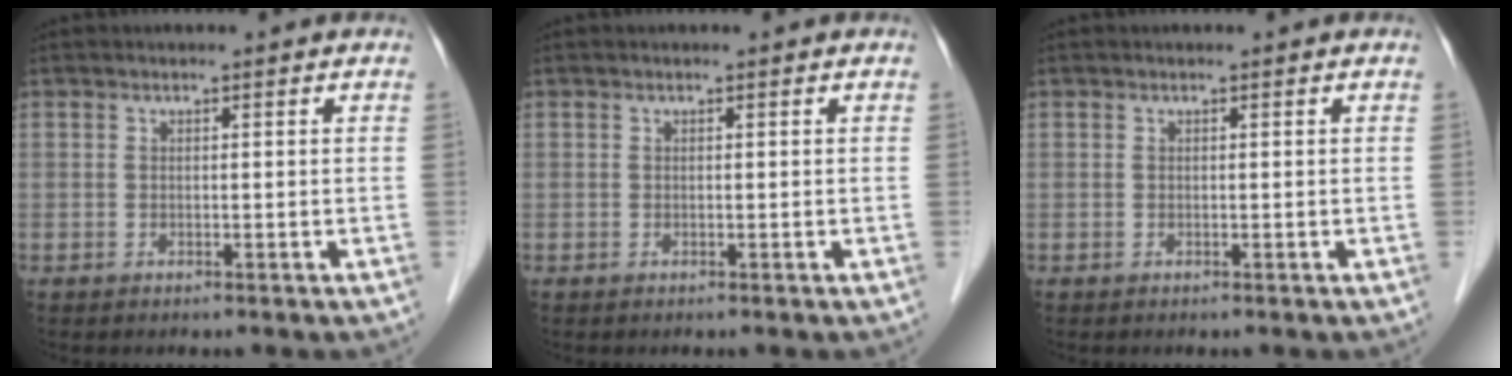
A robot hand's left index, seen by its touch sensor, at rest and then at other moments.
{"total": 0.0}
{"total": 0.0}